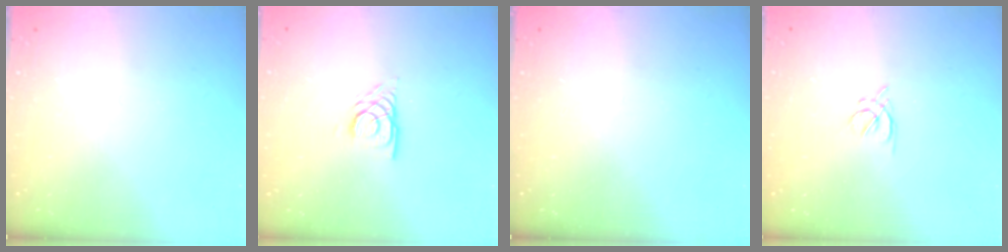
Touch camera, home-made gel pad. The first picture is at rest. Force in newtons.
{"total": 5.0, "press": 5.0, "slide": 0.5}
{"total": 0.0}
{"total": 2.8, "press": 2.8, "slide": 0.7}